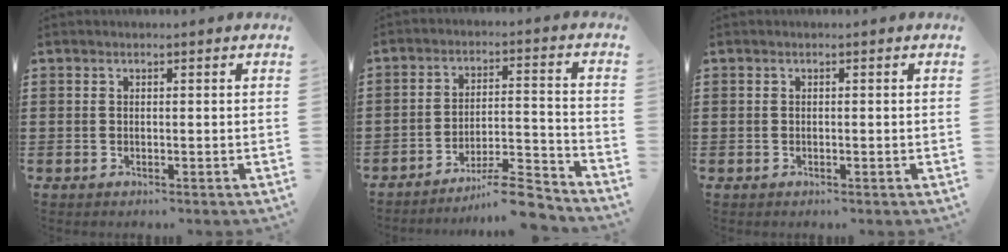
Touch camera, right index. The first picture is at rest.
{"total": 8.5, "force": [-7.6, 0.6, 3.7], "torque": [-0.048, 0.017, -0.144]}
{"total": 0.0}